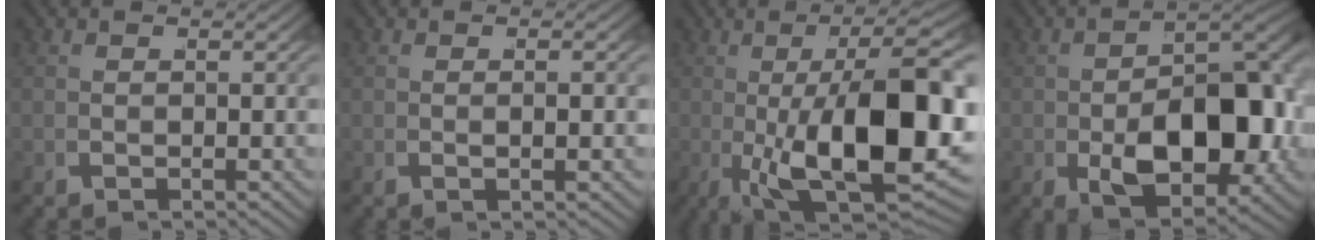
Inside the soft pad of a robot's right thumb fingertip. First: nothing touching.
{"total": 0.9, "force": [0.1, 0.2, 0.9], "torque": [-0.020, 0.003, 0.003]}
{"total": 17.5, "force": [-2.4, 7.7, 15.5], "torque": [-0.282, -0.043, 0.000]}
{"total": 12.8, "force": [-1.6, 7.2, 10.5], "torque": [-0.183, -0.029, -0.004]}